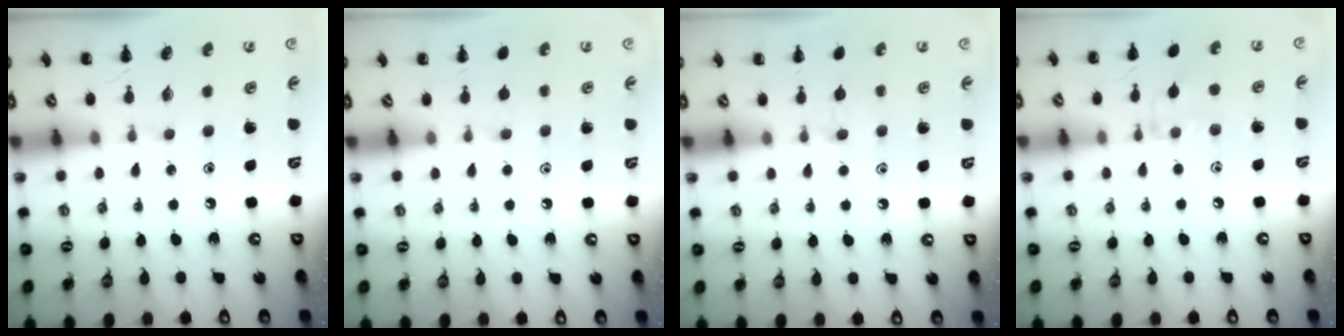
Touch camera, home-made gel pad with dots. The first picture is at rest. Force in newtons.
{"total": 2.3, "press": 2.0, "slide": 1.1}
{"total": 4.2, "press": 3.9, "slide": 1.5}
{"total": 6.3, "press": 6.1, "slide": 1.6}